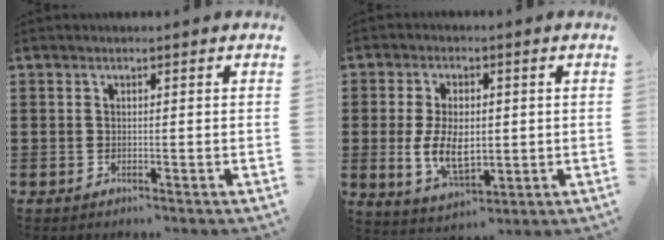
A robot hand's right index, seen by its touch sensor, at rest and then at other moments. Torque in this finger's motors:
{"motor_torque": [1.19, 0.95, 0.38, 0.14]}